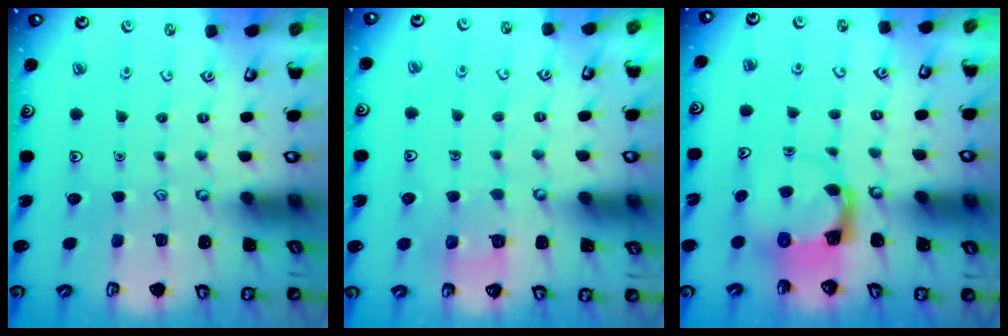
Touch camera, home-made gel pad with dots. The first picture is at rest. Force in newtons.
{"total": 4.1, "press": 4.1, "slide": 0.1}
{"total": 3.5, "press": 3.5, "slide": 0.4}